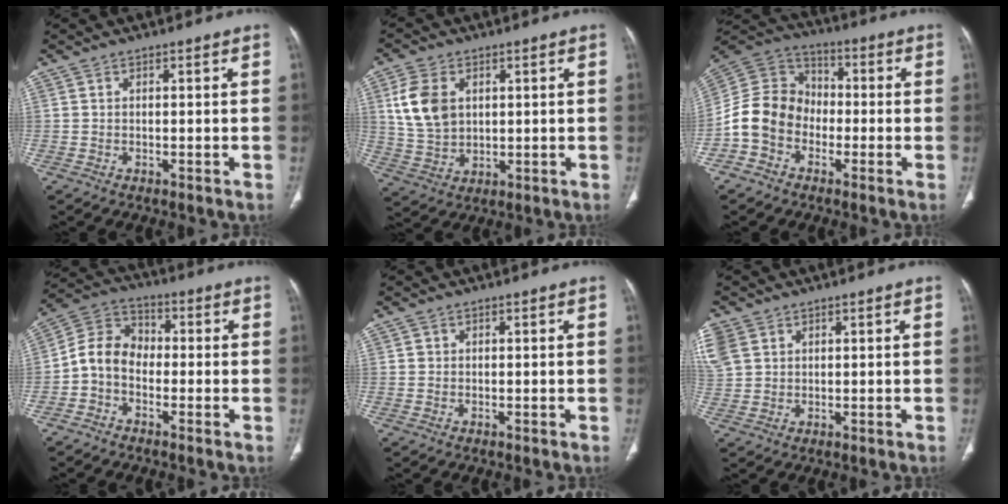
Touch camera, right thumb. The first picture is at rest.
{"total": 9.8, "force": [2.6, 6.9, 6.5], "torque": [-0.117, -0.007, 0.060]}
{"total": 12.0, "force": [-3.6, 10.0, 5.6], "torque": [-0.095, 0.048, -0.079]}
{"total": 7.9, "force": [-1.9, 6.1, 4.7], "torque": [-0.073, 0.035, -0.053]}
{"total": 0.6, "force": [0.2, 0.6, 0.0], "torque": [0.009, 0.005, 0.005]}
{"total": 10.0, "force": [4.1, 7.9, 4.6], "torque": [-0.140, 0.015, 0.091]}